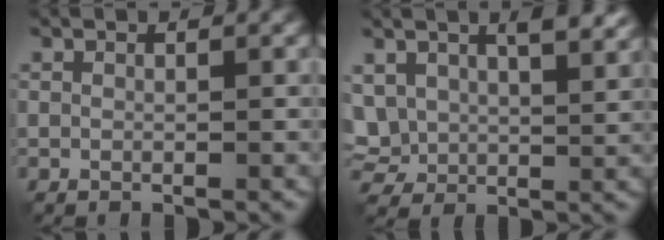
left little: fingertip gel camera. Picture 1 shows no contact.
{"total": 8.2, "force": [3.5, 5.3, 5.1], "torque": [-0.110, 0.006, 0.065]}